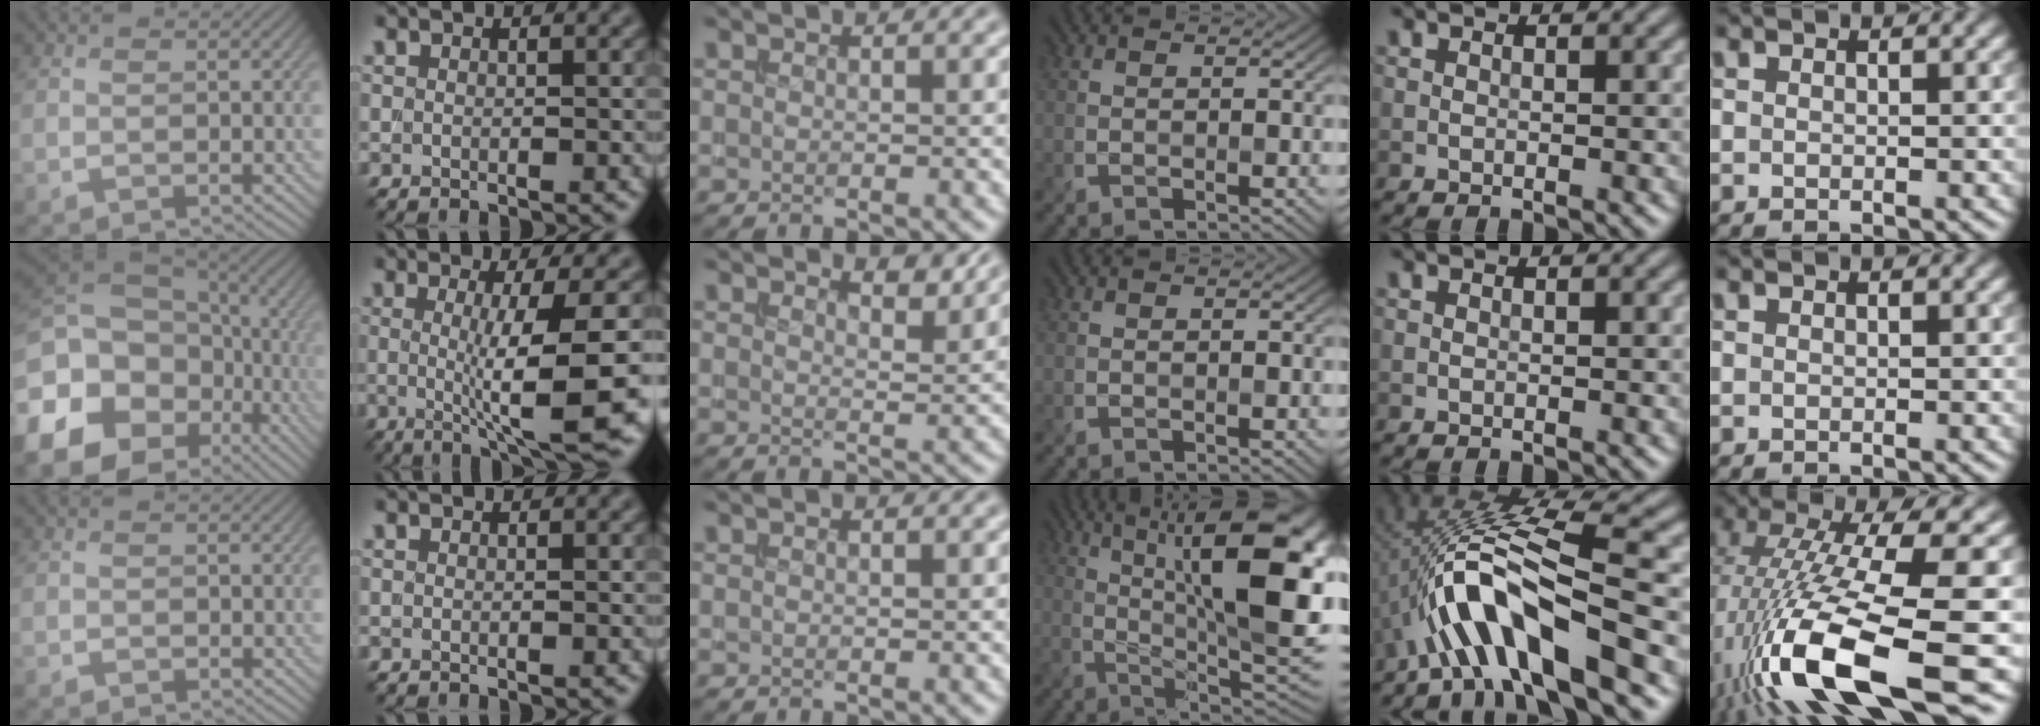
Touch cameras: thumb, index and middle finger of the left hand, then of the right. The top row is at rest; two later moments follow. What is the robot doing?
{"motion": "extract", "object": "backpack"}